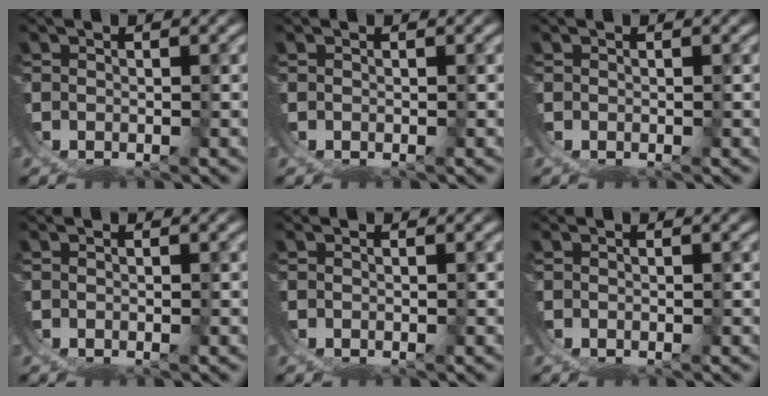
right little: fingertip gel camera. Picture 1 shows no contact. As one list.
[{"total": 0.0}, {"total": 0.0}, {"total": 0.0}, {"total": 0.0}, {"total": 0.0}]